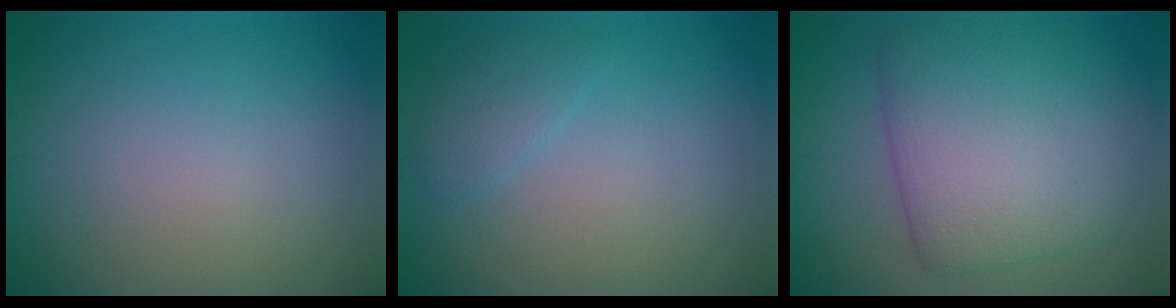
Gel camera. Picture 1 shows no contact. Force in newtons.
{"total": 1.6, "press": 1.6, "slide": 0.0}
{"total": 8.5, "press": 8.5, "slide": 0.3}